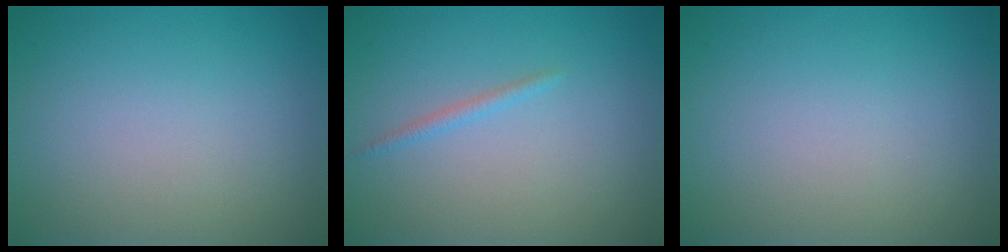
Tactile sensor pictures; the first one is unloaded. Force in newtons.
{"total": 0.8, "press": 0.8, "slide": 0.1}
{"total": 0.0}